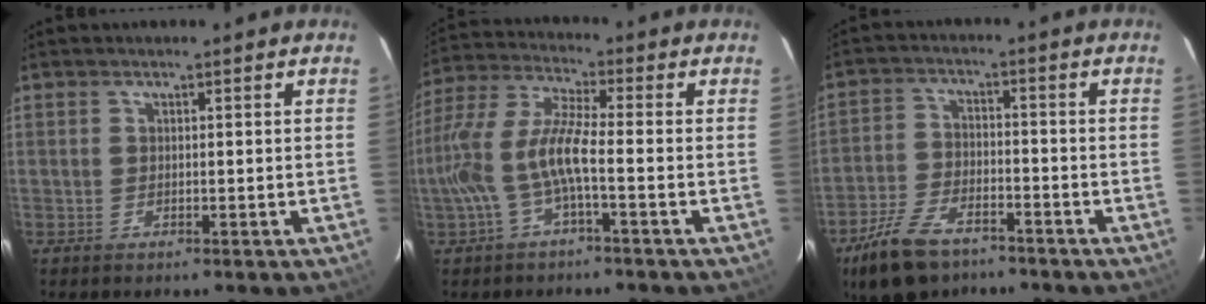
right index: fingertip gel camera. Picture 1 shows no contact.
{"total": 11.3, "force": [-3.4, 1.7, 10.7], "torque": [-0.230, 0.000, -0.065]}
{"total": 11.7, "force": [-8.3, 5.6, 6.1], "torque": [-0.153, -0.009, -0.155]}